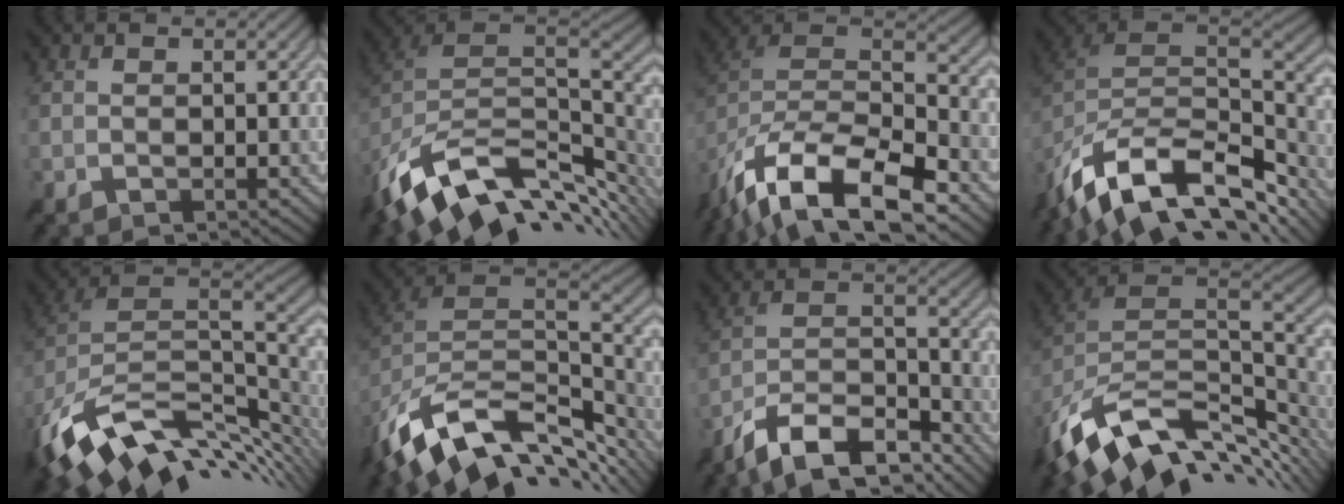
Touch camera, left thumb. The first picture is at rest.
{"total": 14.8, "force": [-4.5, 9.4, 10.6], "torque": [-0.233, -0.035, -0.061]}
{"total": 16.5, "force": [-9.6, 8.0, 10.7], "torque": [-0.257, -0.036, -0.155]}
{"total": 15.8, "force": [-8.8, 9.2, 9.3], "torque": [-0.225, -0.039, -0.136]}
{"total": 15.1, "force": [-3.7, 9.1, 11.5], "torque": [-0.248, -0.022, -0.051]}
{"total": 15.0, "force": [-6.1, 9.4, 10.0], "torque": [-0.230, -0.040, -0.088]}
{"total": 13.9, "force": [-11.0, 4.4, 7.4], "torque": [-0.163, -0.002, -0.195]}
{"total": 14.6, "force": [-4.5, 9.3, 10.3], "torque": [-0.228, -0.035, -0.061]}